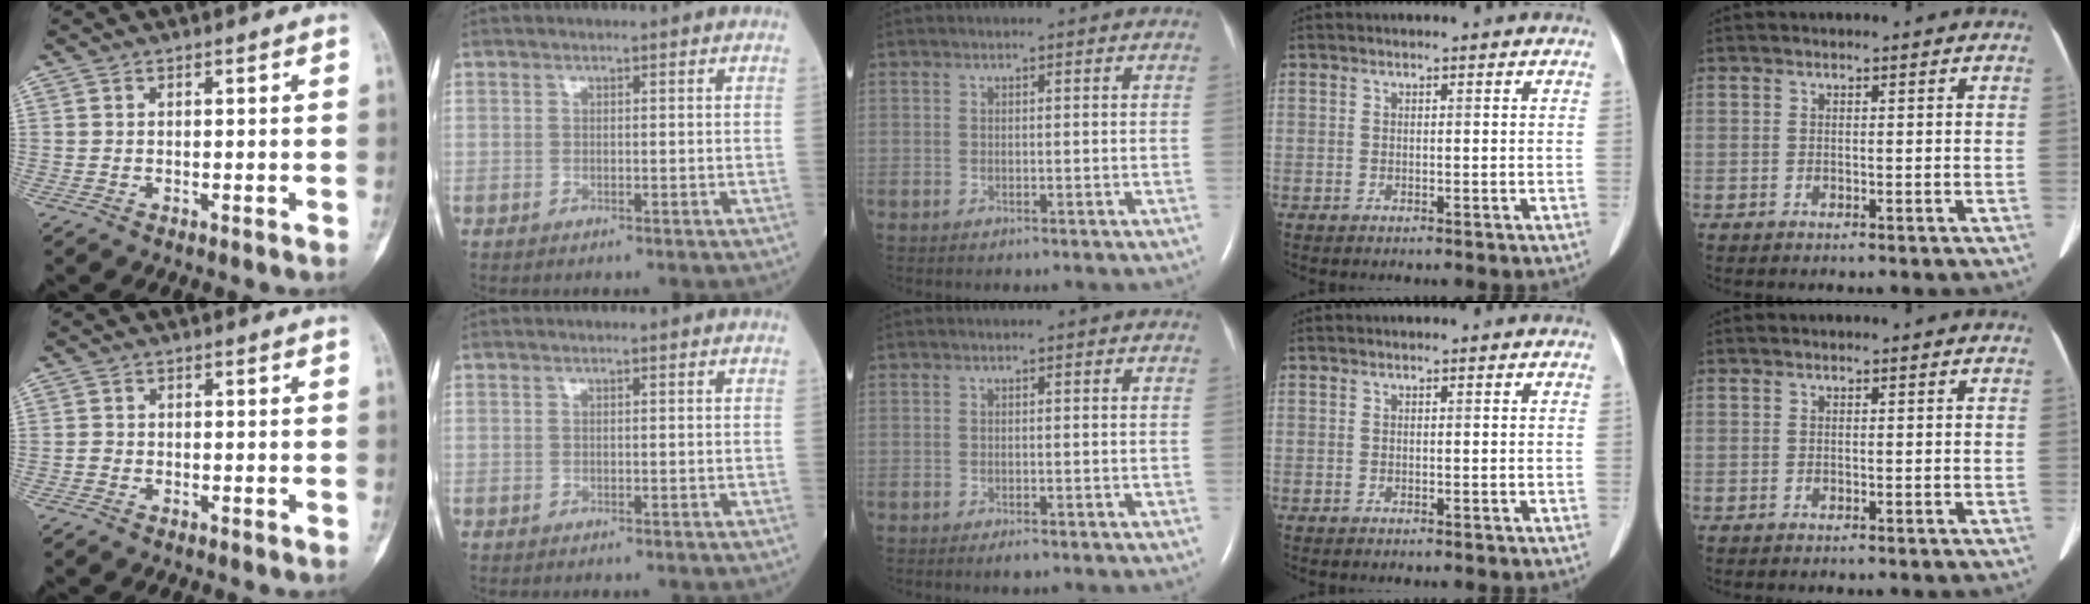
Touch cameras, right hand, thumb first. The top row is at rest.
{"thumb": {"total": 0.8, "force": [-0.4, 0.7, 0.3], "torque": [-0.002, 0.003, -0.010]}, "middle": {"total": 1.0, "force": [-0.7, 0.2, 0.7], "torque": [-0.012, -0.003, -0.008]}}